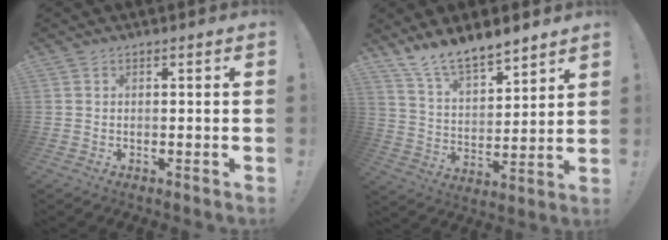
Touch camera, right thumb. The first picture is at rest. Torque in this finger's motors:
{"motor_torque": [-0.02, 0.06, 0.78, 0.74, 0.23]}